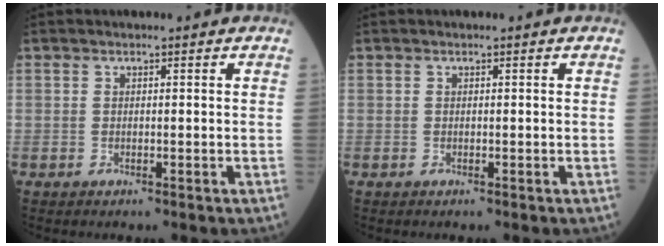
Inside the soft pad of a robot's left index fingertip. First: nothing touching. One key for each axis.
{"total": 0.0}